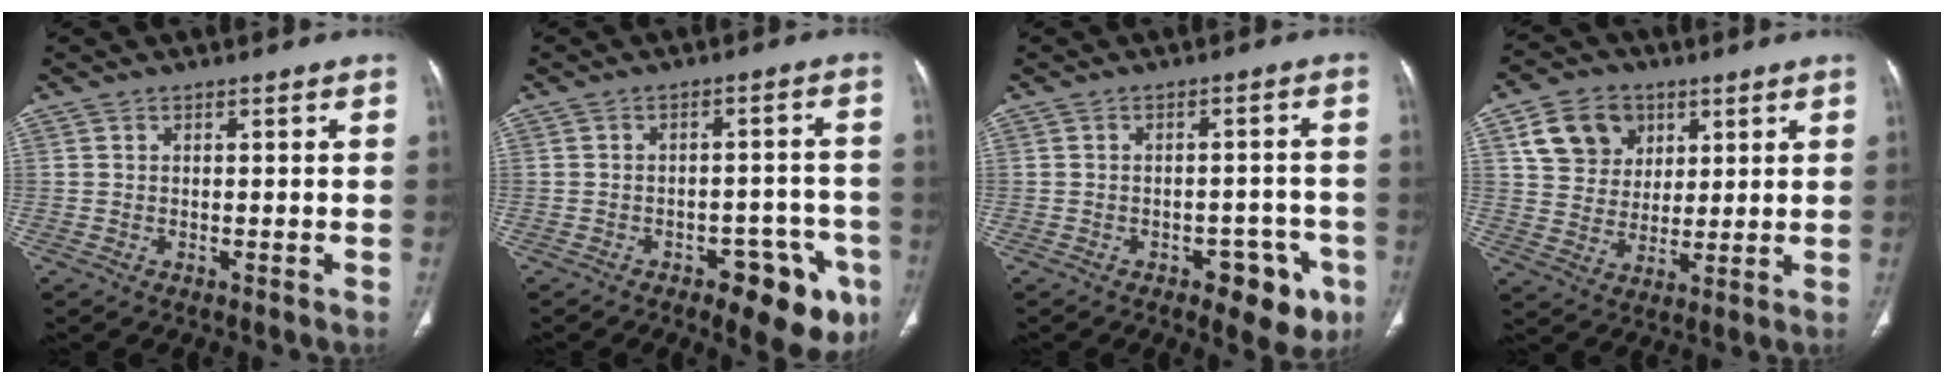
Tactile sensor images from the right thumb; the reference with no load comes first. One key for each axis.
{"total": 12.0, "fx": -6.1, "fy": 5.6, "fz": 8.7, "tx": -0.071, "ty": 0.031, "tz": -0.073}
{"total": 8.8, "fx": -4.4, "fy": 4.8, "fz": 6.0, "tx": -0.038, "ty": 0.025, "tz": -0.051}
{"total": 11.4, "fx": 4.8, "fy": 9.2, "fz": 4.6, "tx": -0.053, "ty": -0.008, "tz": 0.090}